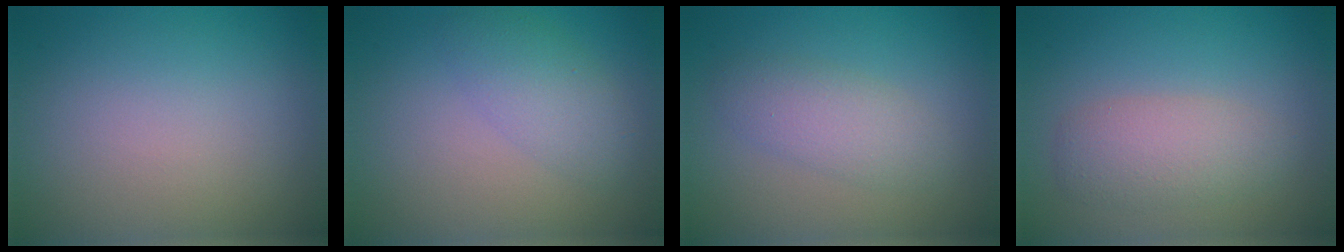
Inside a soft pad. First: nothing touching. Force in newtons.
{"total": 2.8, "press": 2.8, "slide": 0.1}
{"total": 2.6, "press": 2.6, "slide": 0.0}
{"total": 3.0, "press": 3.0, "slide": 0.2}